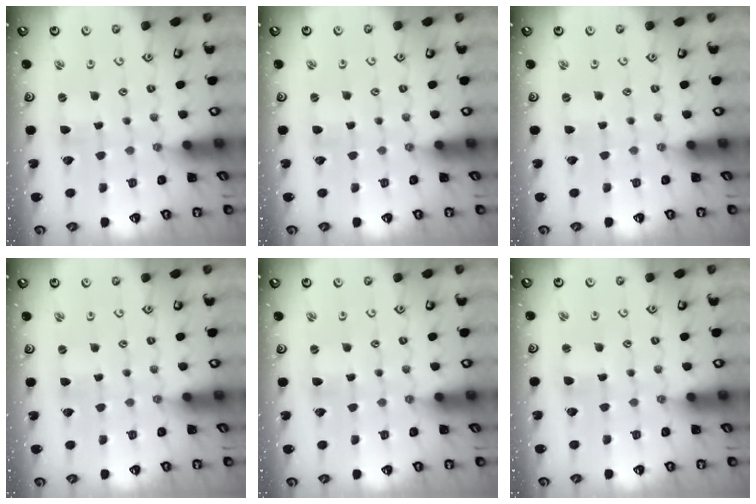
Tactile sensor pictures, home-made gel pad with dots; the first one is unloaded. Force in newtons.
{"total": 0.9, "press": 0.9, "slide": 0.0}
{"total": 0.7, "press": 0.7, "slide": 0.3}
{"total": 0.0}
{"total": 0.0}
{"total": 1.0, "press": 1.0, "slide": 0.2}